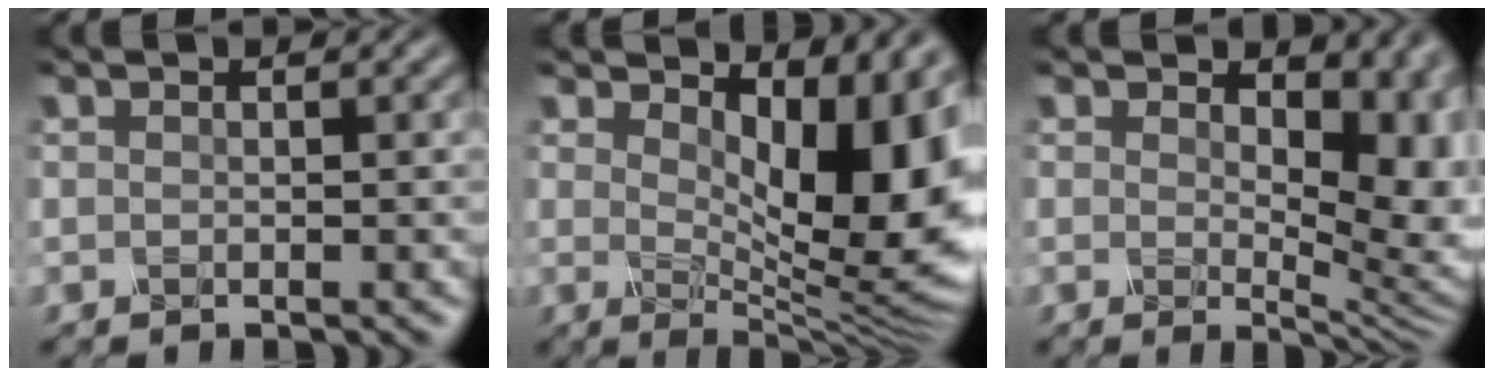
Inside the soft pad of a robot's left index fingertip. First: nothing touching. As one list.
[{"total": 10.1, "force": [2.3, 4.5, 8.7], "torque": [-0.121, -0.013, 0.040]}, {"total": 7.5, "force": [1.7, 4.0, 6.1], "torque": [-0.080, -0.012, 0.027]}]